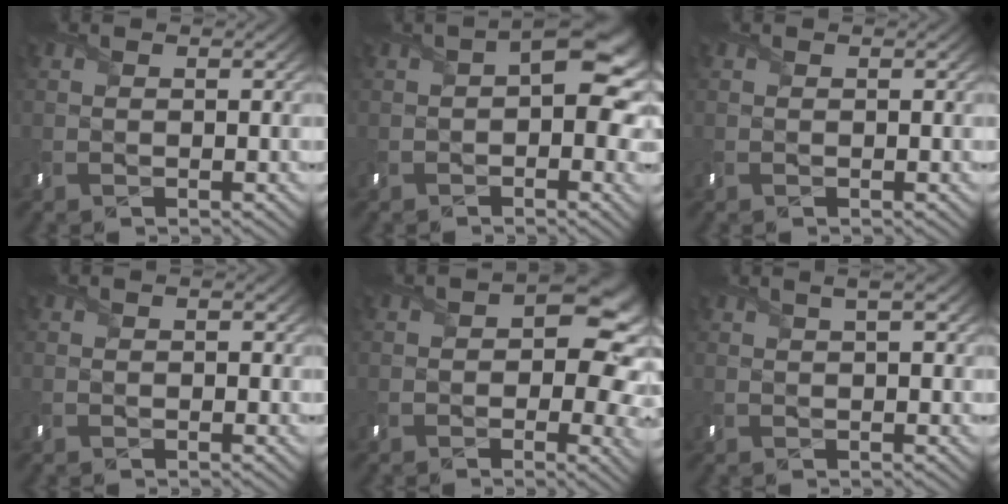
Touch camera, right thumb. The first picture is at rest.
{"total": 8.5, "force": [0.6, 4.5, 7.1], "torque": [-0.108, 0.001, 0.006]}
{"total": 0.0}
{"total": 0.8, "force": [0.0, 0.6, 0.5], "torque": [-0.008, -0.002, -0.001]}
{"total": 10.2, "force": [0.2, 6.4, 8.0], "torque": [-0.098, -0.019, 0.003]}
{"total": 2.5, "force": [1.3, 0.6, 2.0], "torque": [-0.027, 0.001, 0.014]}